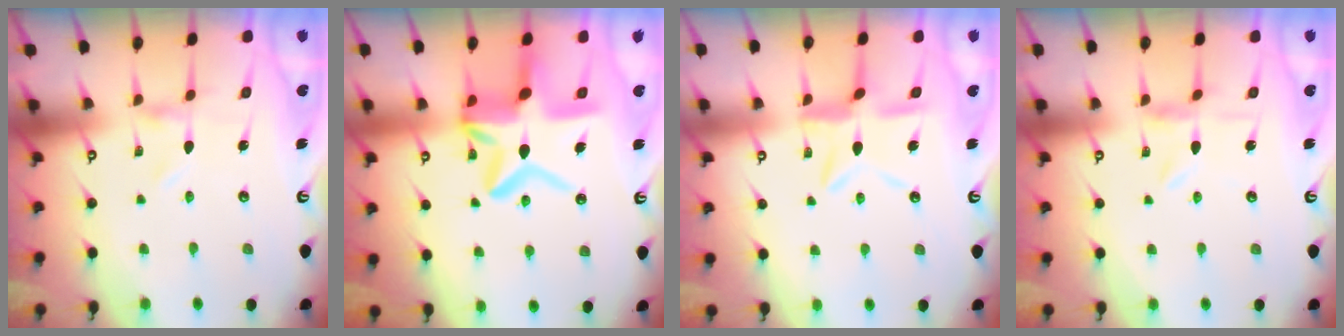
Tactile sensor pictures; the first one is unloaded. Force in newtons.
{"total": 16.8, "press": 16.7, "slide": 1.8}
{"total": 9.8, "press": 9.8, "slide": 0.8}
{"total": 1.6, "press": 1.6, "slide": 0.2}